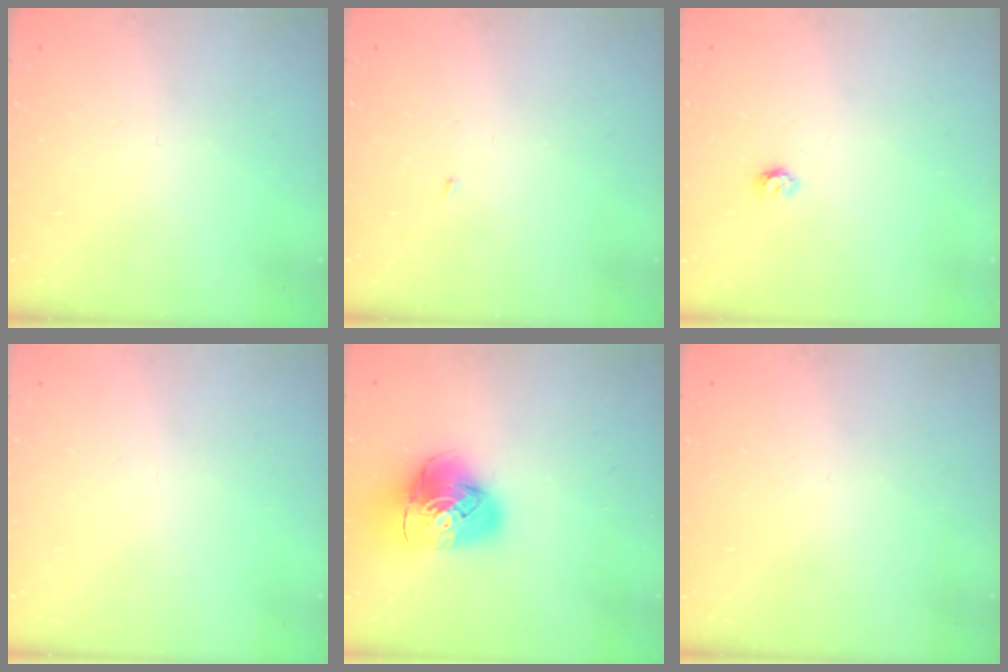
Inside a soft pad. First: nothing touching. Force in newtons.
{"total": 1.8, "press": 1.8, "slide": 0.2}
{"total": 3.6, "press": 3.6, "slide": 0.3}
{"total": 0.0}
{"total": 13.4, "press": 13.3, "slide": 1.7}
{"total": 0.7, "press": 0.7, "slide": 0.1}